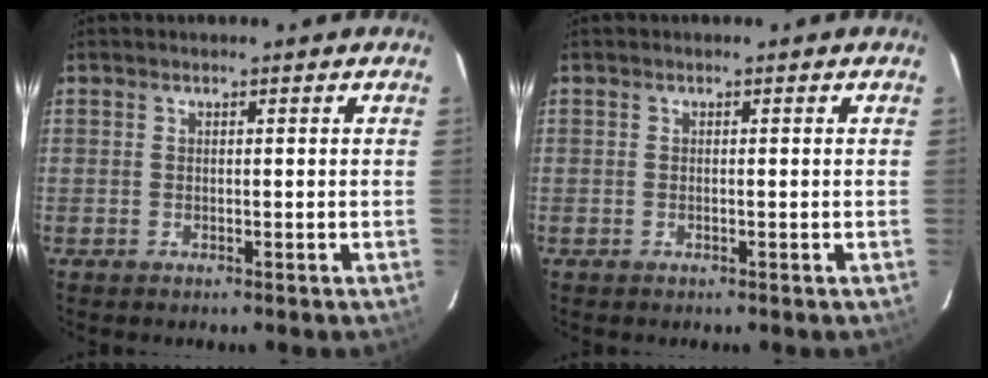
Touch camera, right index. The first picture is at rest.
{"total": 0.0}